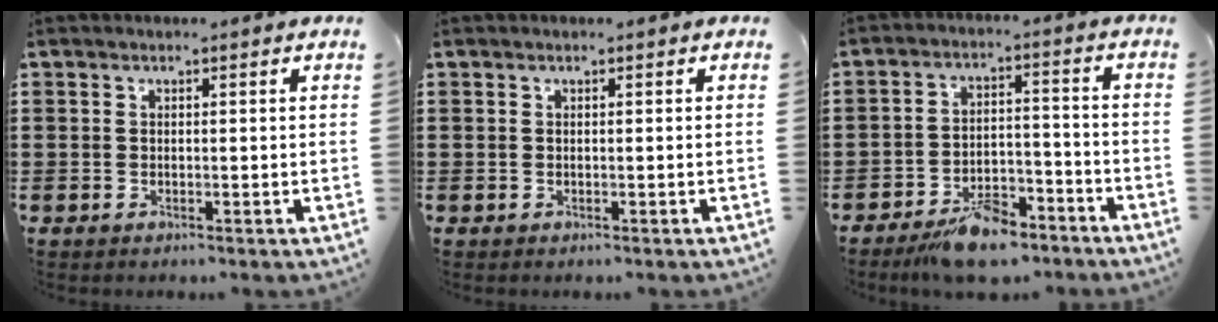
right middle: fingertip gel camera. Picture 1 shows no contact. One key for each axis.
{"total": 0.0}
{"total": 8.9, "fx": -7.2, "fy": 3.4, "fz": 4.0, "tx": -0.054, "ty": 0.034, "tz": -0.129}